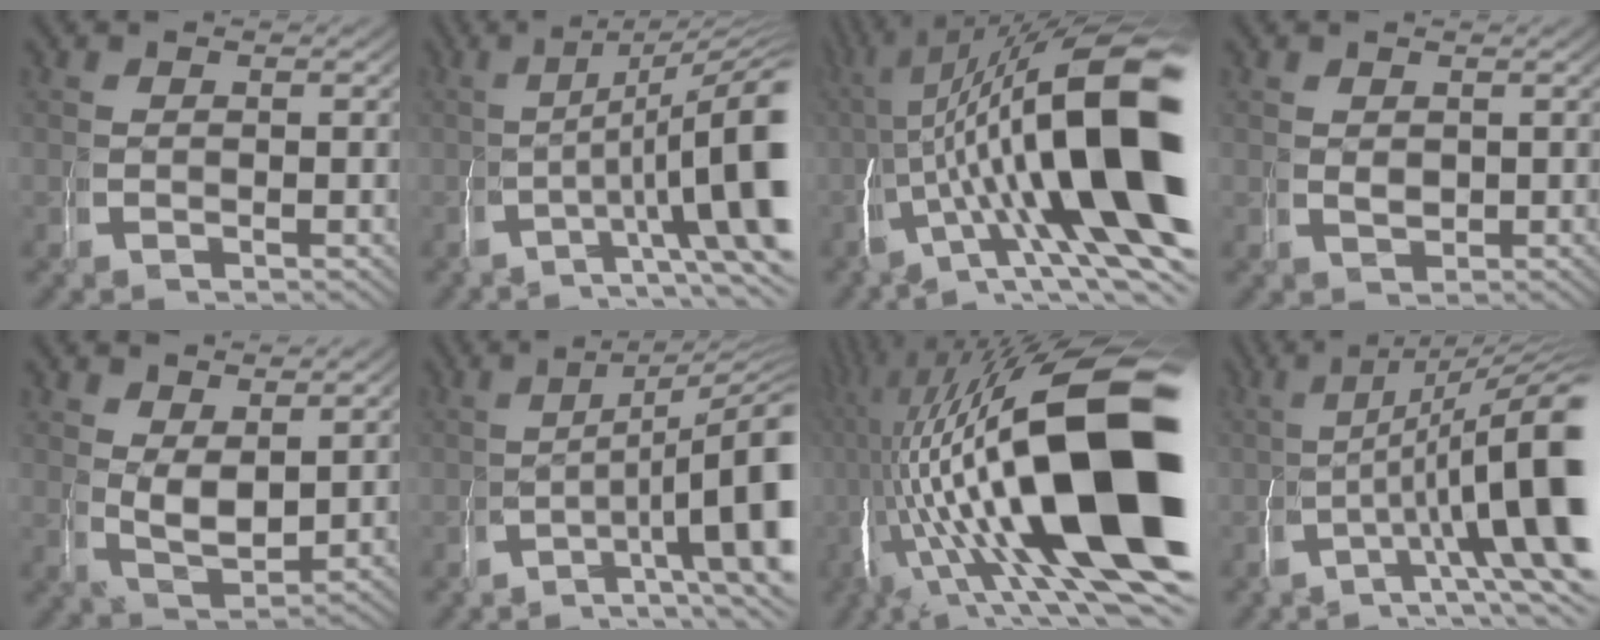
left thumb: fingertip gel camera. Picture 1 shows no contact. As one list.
[{"total": 12.6, "force": [0.9, 6.2, 11.0], "torque": [-0.140, -0.011, 0.015]}, {"total": 19.4, "force": [0.4, 10.2, 16.5], "torque": [-0.235, -0.031, 0.013]}, {"total": 0.8, "force": [0.4, 0.6, -0.4], "torque": [0.010, -0.002, 0.015]}, {"total": 3.4, "force": [0.9, 2.5, 2.0], "torque": [-0.053, -0.027, 0.032]}, {"total": 9.5, "force": [0.0, 5.2, 7.9], "torque": [-0.125, -0.016, 0.004]}, {"total": 26.4, "force": [-1.0, 13.6, 22.6], "torque": [-0.361, -0.068, 0.017]}, {"total": 13.9, "force": [1.4, 6.9, 12.0], "torque": [-0.165, -0.014, 0.025]}]